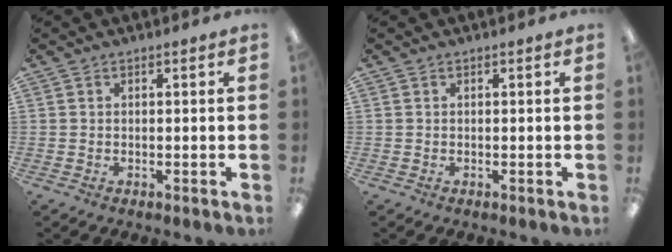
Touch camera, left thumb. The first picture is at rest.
{"total": 0.0}